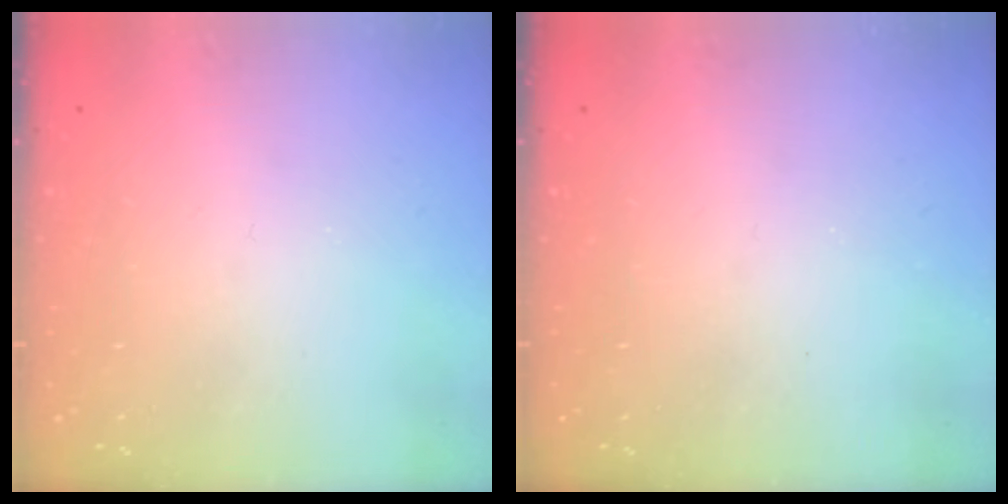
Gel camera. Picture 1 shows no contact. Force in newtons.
{"total": 0.0}